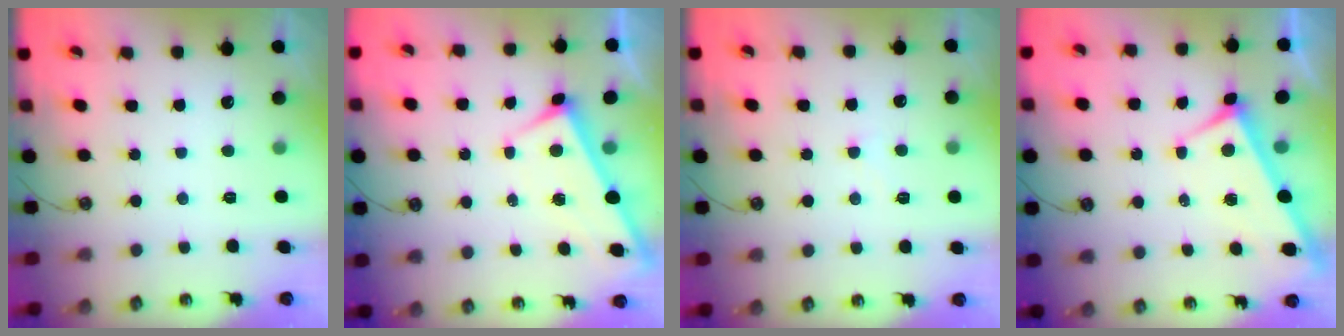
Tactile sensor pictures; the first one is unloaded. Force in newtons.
{"total": 3.1, "press": 3.1, "slide": 0.1}
{"total": 1.9, "press": 1.9, "slide": 0.4}
{"total": 3.9, "press": 3.9, "slide": 0.4}